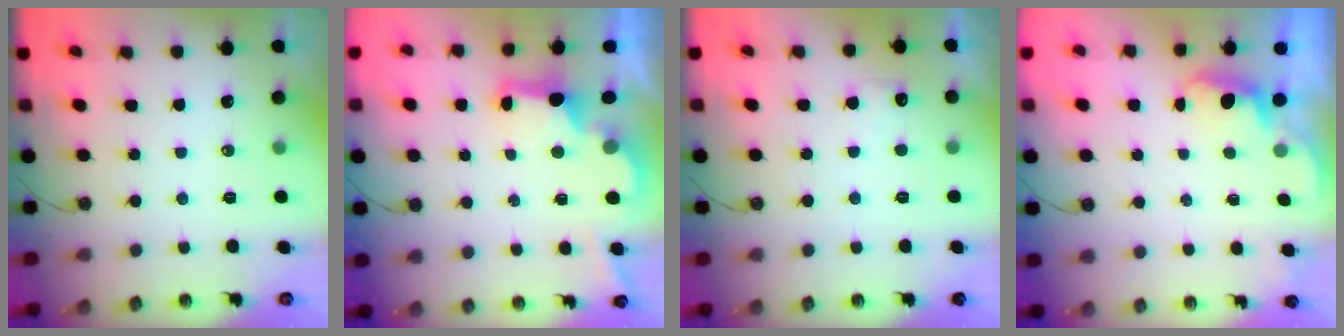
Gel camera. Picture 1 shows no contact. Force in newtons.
{"total": 2.9, "press": 2.8, "slide": 0.9}
{"total": 5.6, "press": 5.5, "slide": 1.3}
{"total": 0.8, "press": 0.4, "slide": 0.7}